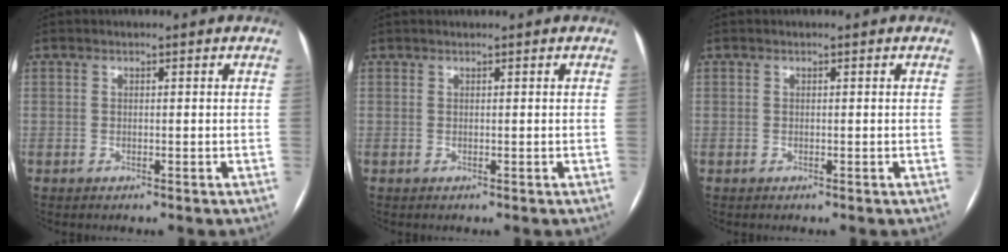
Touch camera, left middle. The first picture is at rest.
{"total": 0.0}
{"total": 0.0}